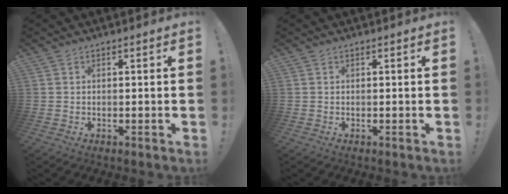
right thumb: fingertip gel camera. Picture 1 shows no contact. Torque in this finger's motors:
{"motor_torque": [-0.13, 0.11, -0.03, 0.05, 0.00]}